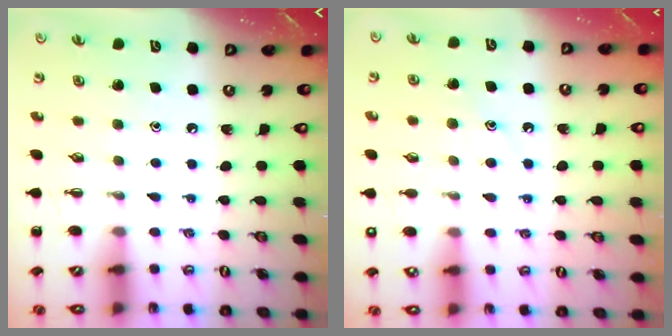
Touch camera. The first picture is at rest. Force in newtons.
{"total": 9.4, "press": 9.3, "slide": 1.4}